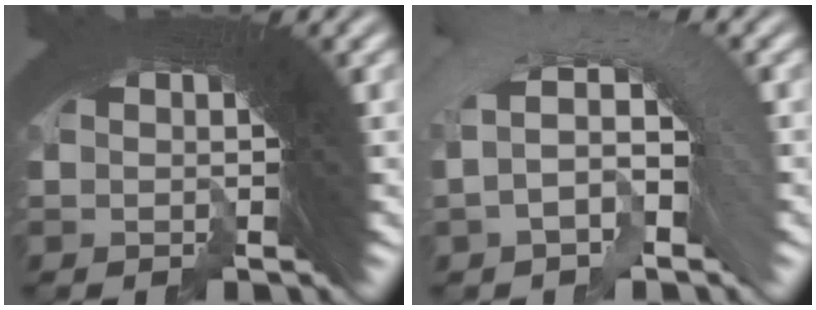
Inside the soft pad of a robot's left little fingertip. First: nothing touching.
{"total": 4.3, "force": [-3.3, 2.8, 0.0], "torque": [-0.002, 0.017, -0.070]}